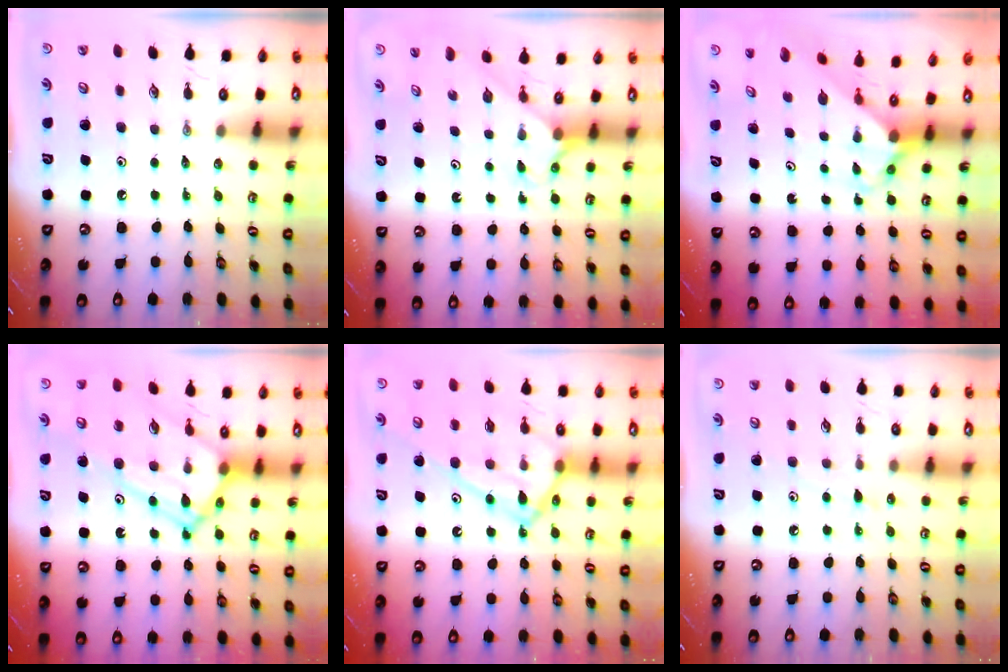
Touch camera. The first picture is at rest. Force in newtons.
{"total": 3.4, "press": 3.4, "slide": 0.3}
{"total": 3.4, "press": 3.4, "slide": 0.3}
{"total": 17.2, "press": 17.0, "slide": 2.5}
{"total": 16.7, "press": 16.7, "slide": 1.4}
{"total": 5.6, "press": 5.6, "slide": 0.6}